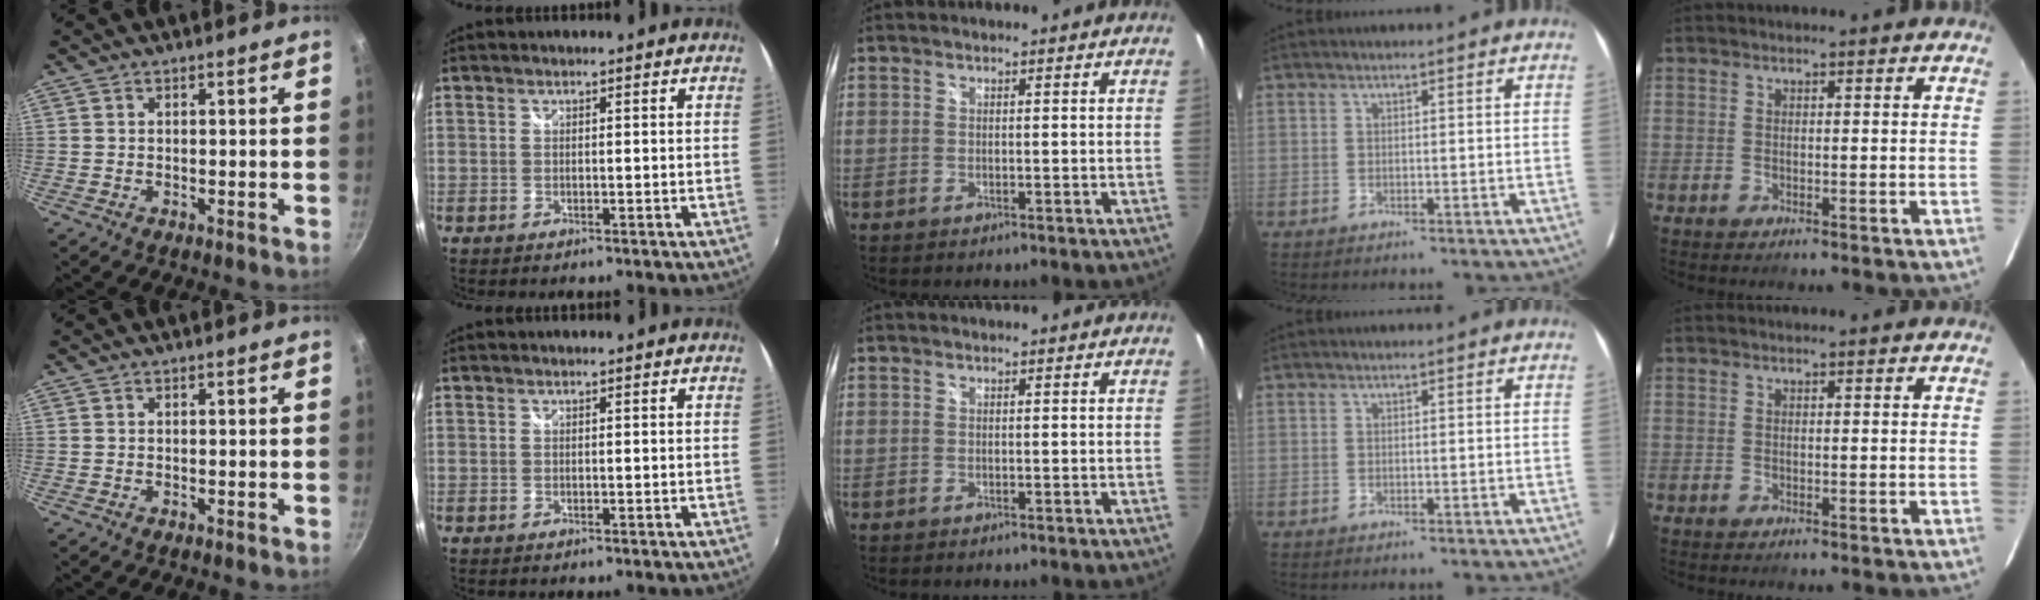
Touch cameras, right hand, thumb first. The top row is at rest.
{}